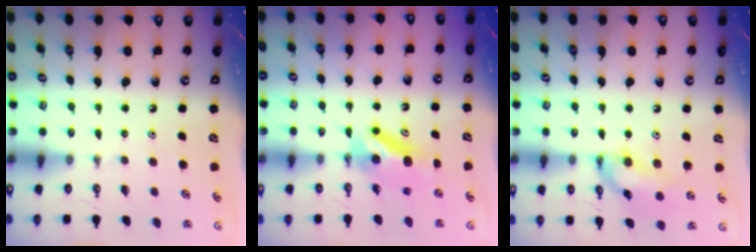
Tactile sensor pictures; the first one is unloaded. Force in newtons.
{"total": 6.8, "press": 6.6, "slide": 1.5}
{"total": 12.7, "press": 12.7, "slide": 1.0}